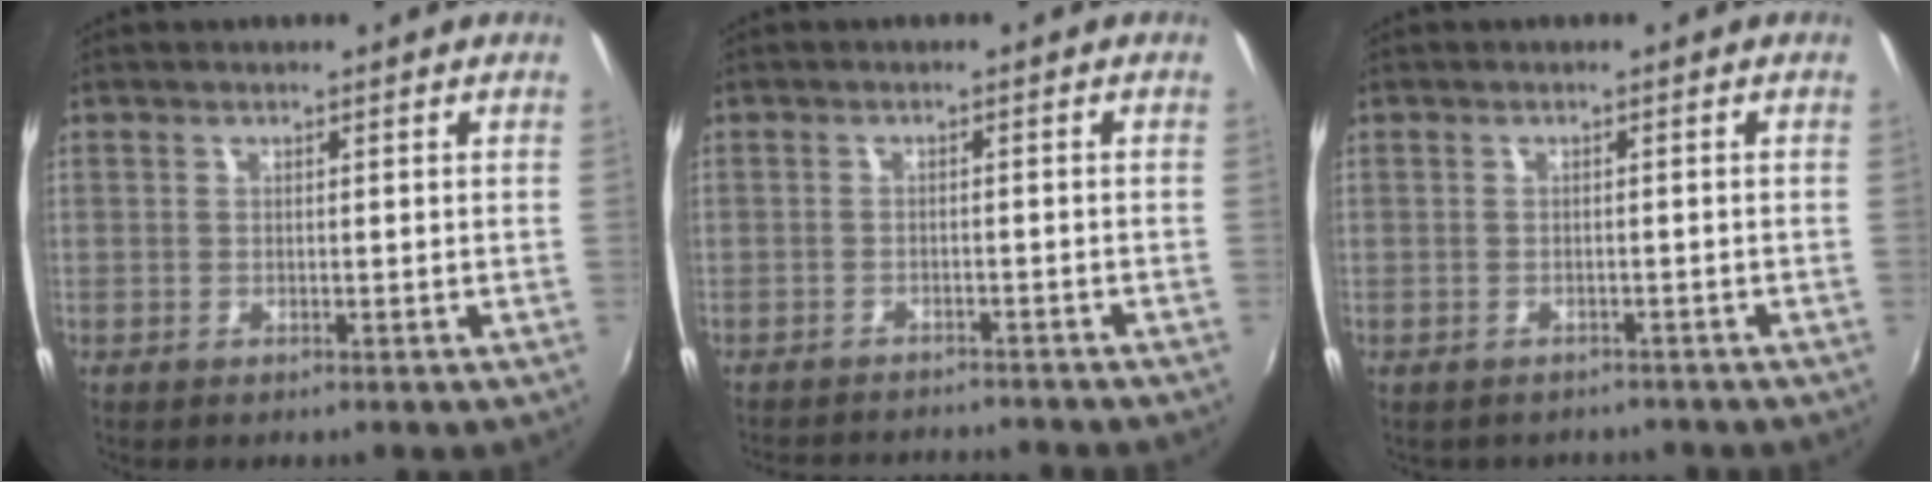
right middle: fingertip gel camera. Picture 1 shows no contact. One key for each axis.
{"total": 10.0, "fx": -9.3, "fy": 1.7, "fz": 3.4, "tx": -0.080, "ty": -0.009, "tz": -0.129}
{"total": 3.1, "fx": -2.7, "fy": 1.3, "fz": 0.7, "tx": -0.018, "ty": -0.011, "tz": -0.032}